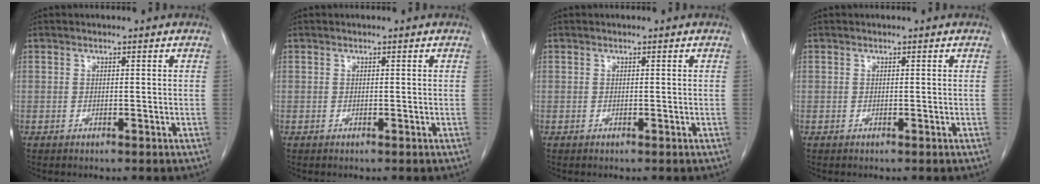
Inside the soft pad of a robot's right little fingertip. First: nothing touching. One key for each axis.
{"total": 0.0}
{"total": 0.0}
{"total": 0.0}